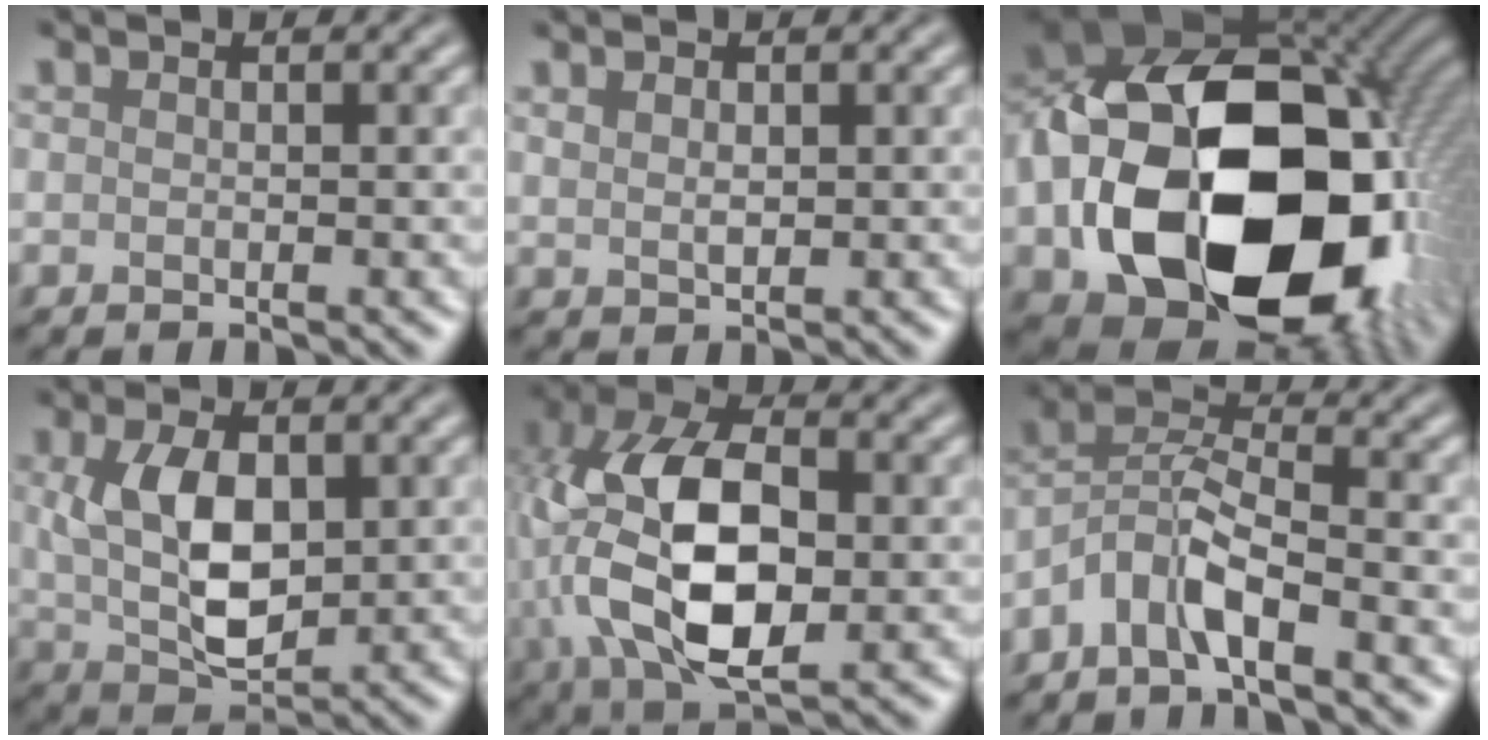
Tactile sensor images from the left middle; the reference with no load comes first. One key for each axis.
{"total": 1.1, "fx": 0.6, "fy": 0.6, "fz": 0.7, "tx": -0.017, "ty": 0.002, "tz": 0.016}
{"total": 22.5, "fx": -3.0, "fy": 16.1, "fz": 15.4, "tx": -0.348, "ty": -0.020, "tz": -0.030}
{"total": 6.8, "fx": 1.0, "fy": 3.9, "fz": 5.5, "tx": -0.114, "ty": 0.001, "tz": 0.025}
{"total": 12.1, "fx": -0.2, "fy": 6.9, "fz": 9.9, "tx": -0.200, "ty": 0.004, "tz": -0.006}
{"total": 4.7, "fx": -3.0, "fy": 1.3, "fz": 3.3, "tx": -0.069, "ty": 0.010, "tz": -0.066}